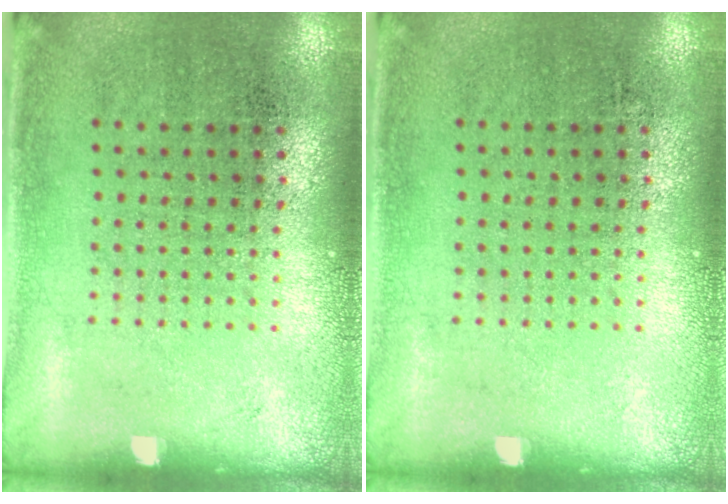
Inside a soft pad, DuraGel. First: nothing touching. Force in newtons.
{"total": 0.0}